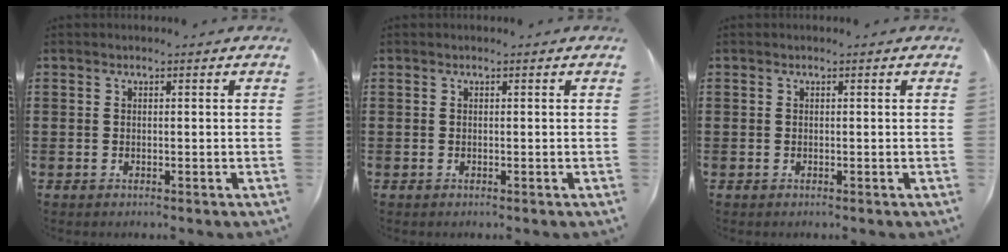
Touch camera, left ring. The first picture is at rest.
{"total": 0.0}
{"total": 0.0}